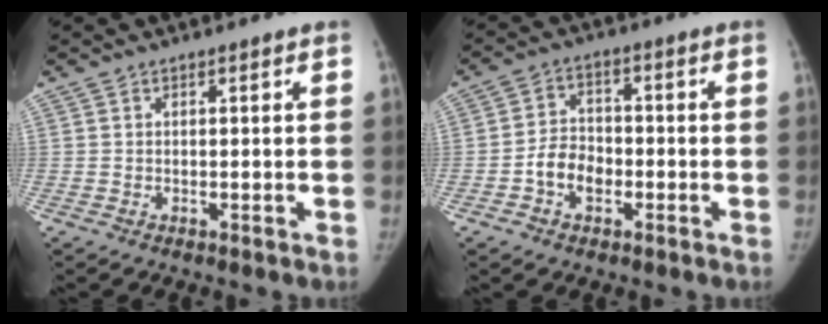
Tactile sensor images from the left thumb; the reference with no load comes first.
{"total": 6.5, "force": [-2.2, 4.7, 3.9], "torque": [-0.050, 0.024, -0.046]}